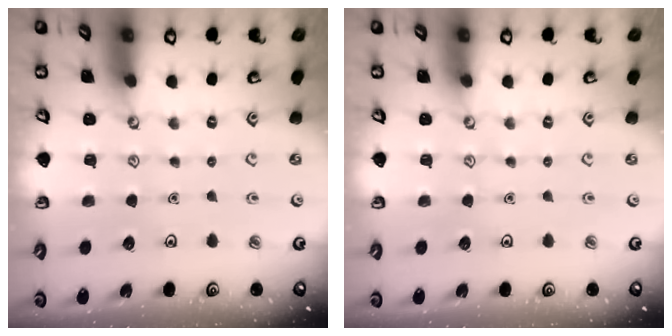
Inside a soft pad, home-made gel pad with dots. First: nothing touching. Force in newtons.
{"total": 0.0}